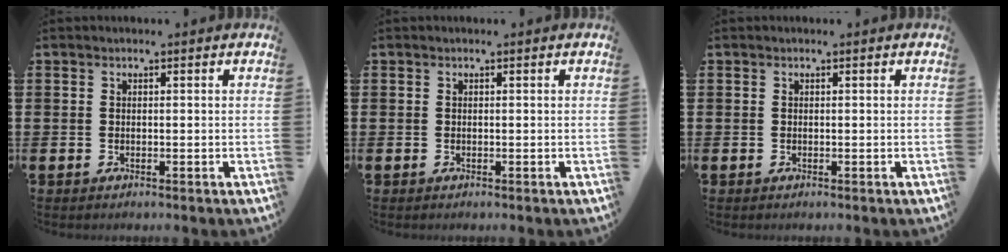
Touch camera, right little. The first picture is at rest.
{"total": 0.0}
{"total": 0.0}